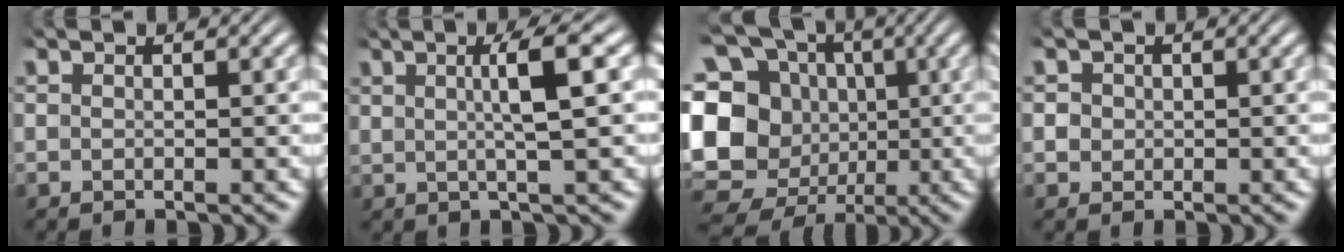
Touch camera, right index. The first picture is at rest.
{"total": 3.7, "force": [1.5, -0.2, 3.4], "torque": [-0.049, 0.010, 0.025]}
{"total": 18.3, "force": [-0.1, 15.6, 9.6], "torque": [-0.196, -0.045, -0.001]}
{"total": 1.9, "force": [0.1, 1.9, 0.5], "torque": [-0.020, -0.006, 0.004]}